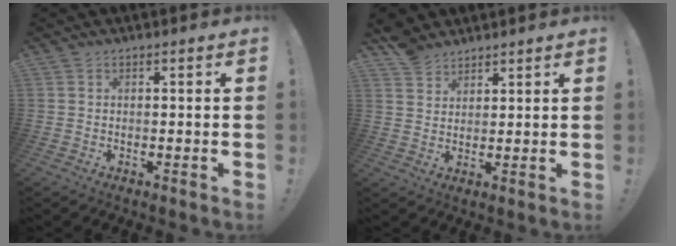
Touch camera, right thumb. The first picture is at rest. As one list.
[{"total": 5.8, "force": [4.8, 3.0, 1.1], "torque": [-0.019, -0.028, 0.095]}]